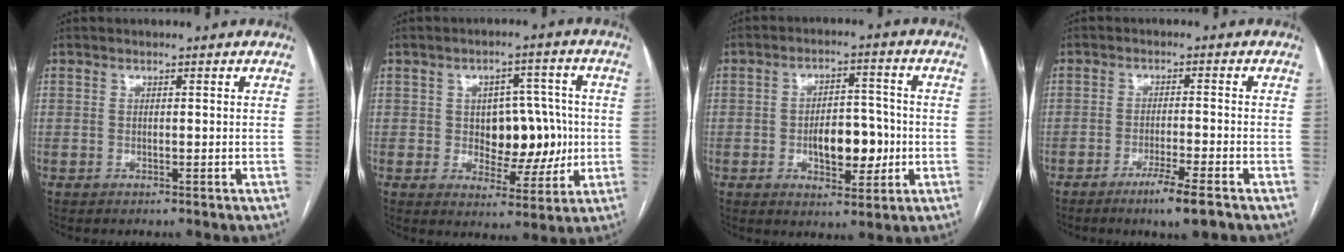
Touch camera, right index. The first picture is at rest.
{"total": 9.4, "force": [-0.2, 5.6, 7.6], "torque": [-0.100, 0.021, 0.007]}
{"total": 9.1, "force": [-1.7, 4.3, 7.8], "torque": [-0.123, 0.012, -0.020]}
{"total": 5.6, "force": [-3.7, -0.3, 4.2], "torque": [-0.070, -0.011, -0.064]}